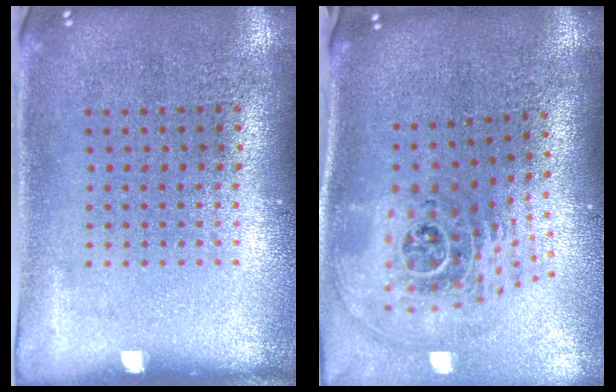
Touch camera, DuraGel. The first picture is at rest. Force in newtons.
{"total": 2.7, "press": 1.9, "slide": 1.9}